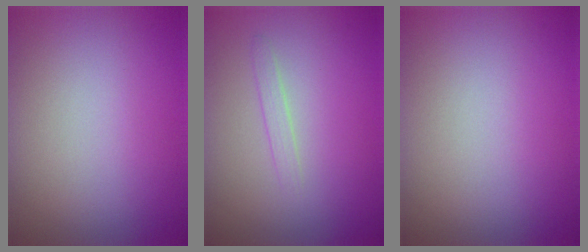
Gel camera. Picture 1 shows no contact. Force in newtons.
{"total": 0.9, "press": 0.9, "slide": 0.1}
{"total": 0.0}